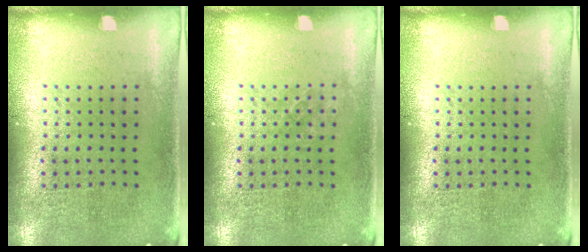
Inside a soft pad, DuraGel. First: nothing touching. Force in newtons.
{"total": 0.8, "press": 0.8, "slide": 0.1}
{"total": 0.0}